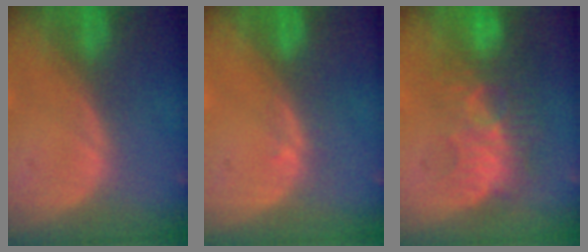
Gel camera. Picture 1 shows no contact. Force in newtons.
{"total": 0.8, "press": 0.6, "slide": 0.6}
{"total": 9.1, "press": 8.4, "slide": 3.7}